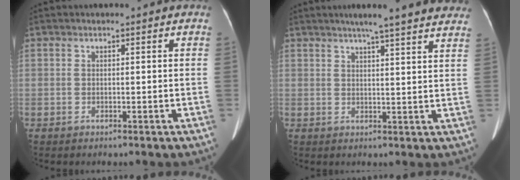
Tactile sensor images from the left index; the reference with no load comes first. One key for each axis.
{"total": 14.8, "fx": 12.6, "fy": 0.8, "fz": 7.7, "tx": -0.101, "ty": 0.018, "tz": 0.142}